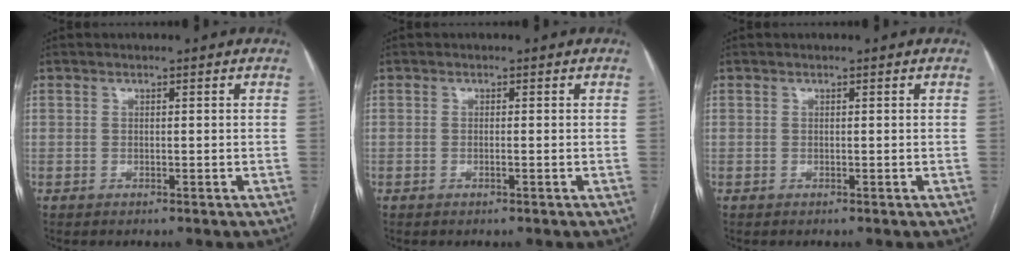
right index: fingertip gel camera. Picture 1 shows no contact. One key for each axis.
{"total": 0.5, "fx": -0.2, "fy": 0.0, "fz": 0.5, "tx": -0.011, "ty": 0.000, "tz": -0.002}
{"total": 0.0}